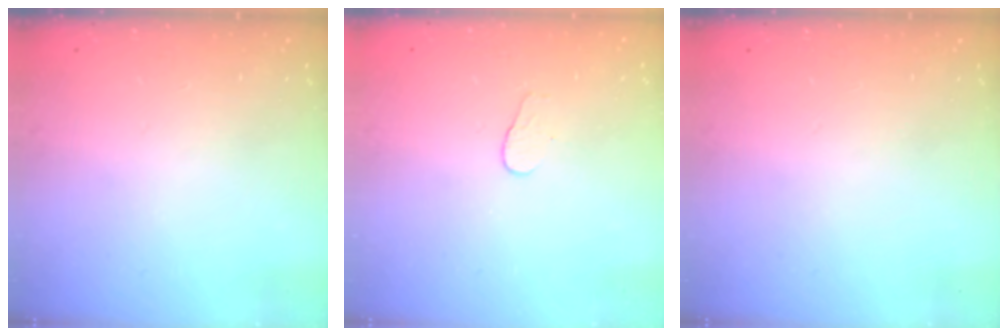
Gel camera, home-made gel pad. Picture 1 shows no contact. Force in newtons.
{"total": 3.3, "press": 3.3, "slide": 0.3}
{"total": 0.0}